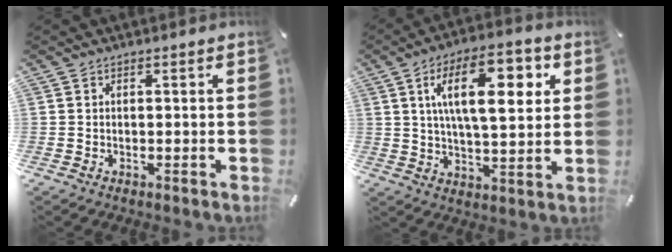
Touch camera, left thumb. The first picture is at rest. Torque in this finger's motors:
{"motor_torque": [2.50, 2.51, 1.52, -1.26, 0.62]}